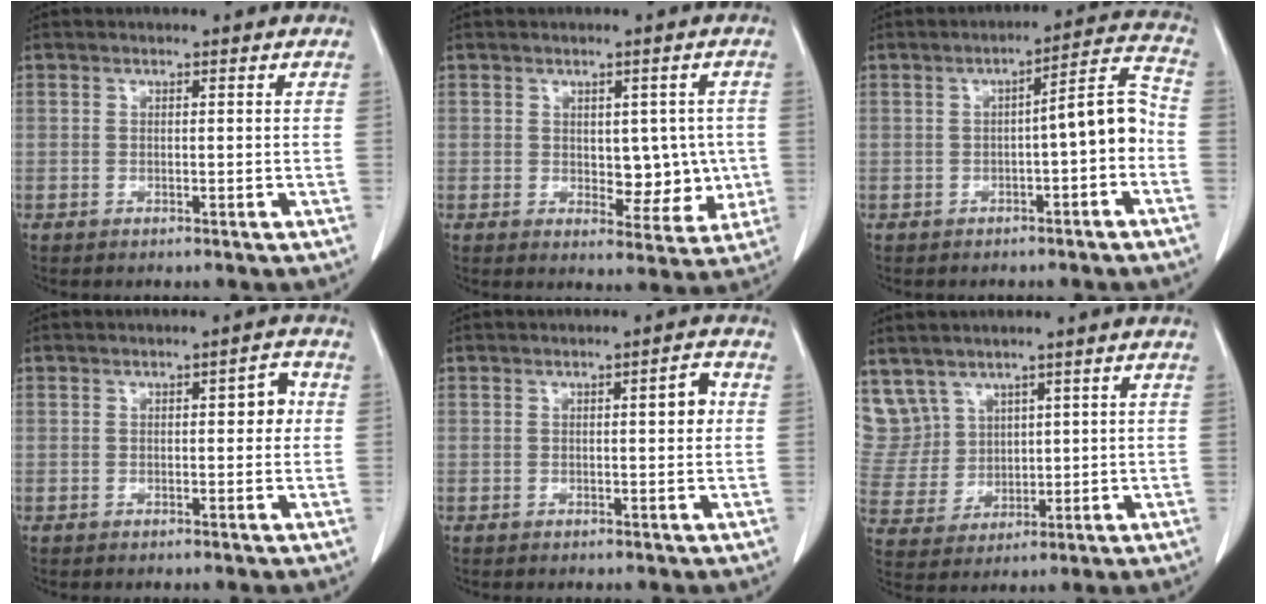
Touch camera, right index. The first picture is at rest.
{"total": 6.5, "force": [0.2, 3.9, 5.3], "torque": [-0.048, 0.007, 0.017]}
{"total": 7.1, "force": [-1.6, 1.1, 6.8], "torque": [-0.090, 0.030, -0.026]}
{"total": 3.1, "force": [0.4, 1.2, 2.8], "torque": [-0.032, 0.013, 0.002]}
{"total": 2.9, "force": [0.4, 0.6, 2.8], "torque": [-0.040, 0.004, 0.003]}
{"total": 10.4, "force": [6.1, 8.3, 1.1], "torque": [-0.048, 0.042, 0.155]}